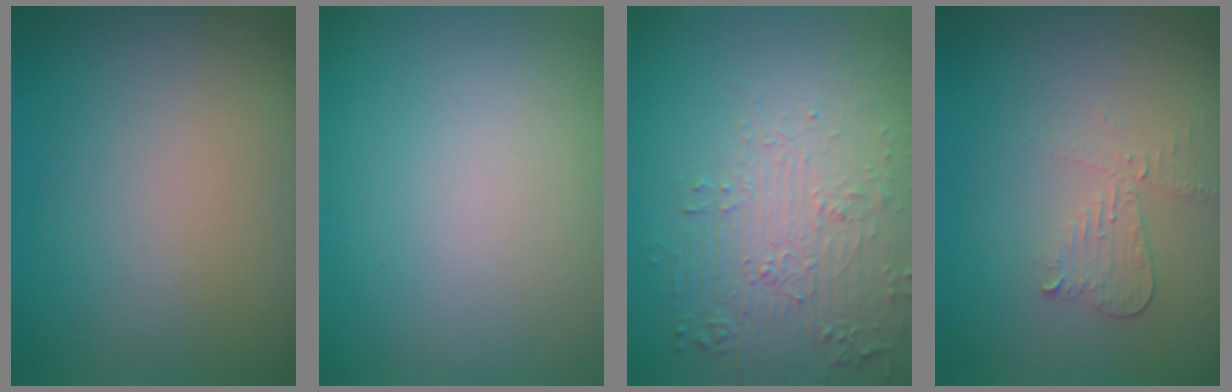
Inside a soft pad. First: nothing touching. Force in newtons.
{"total": 0.0}
{"total": 5.7, "press": 3.8, "slide": 4.2}
{"total": 2.1, "press": 2.1, "slide": 0.2}